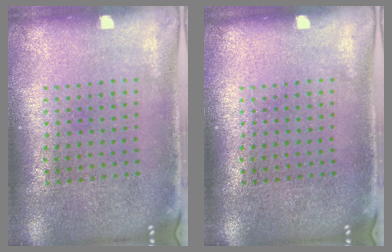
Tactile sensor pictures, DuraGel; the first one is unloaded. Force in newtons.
{"total": 0.0}